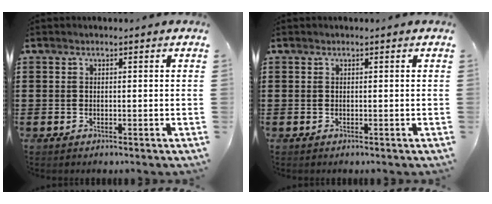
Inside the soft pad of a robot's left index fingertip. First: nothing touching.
{"total": 0.0}